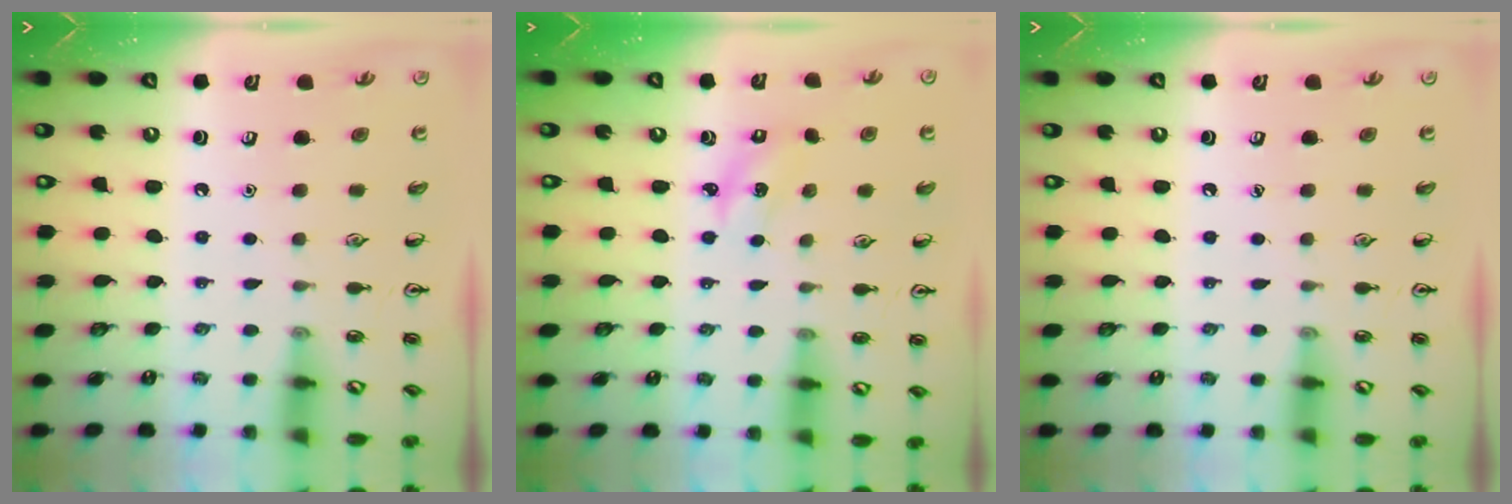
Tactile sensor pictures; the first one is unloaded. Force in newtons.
{"total": 2.3, "press": 2.2, "slide": 0.4}
{"total": 0.0}